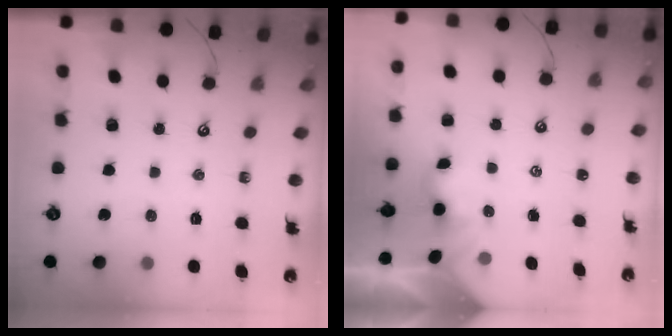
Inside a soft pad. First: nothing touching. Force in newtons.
{"total": 1.0, "press": 0.9, "slide": 0.4}